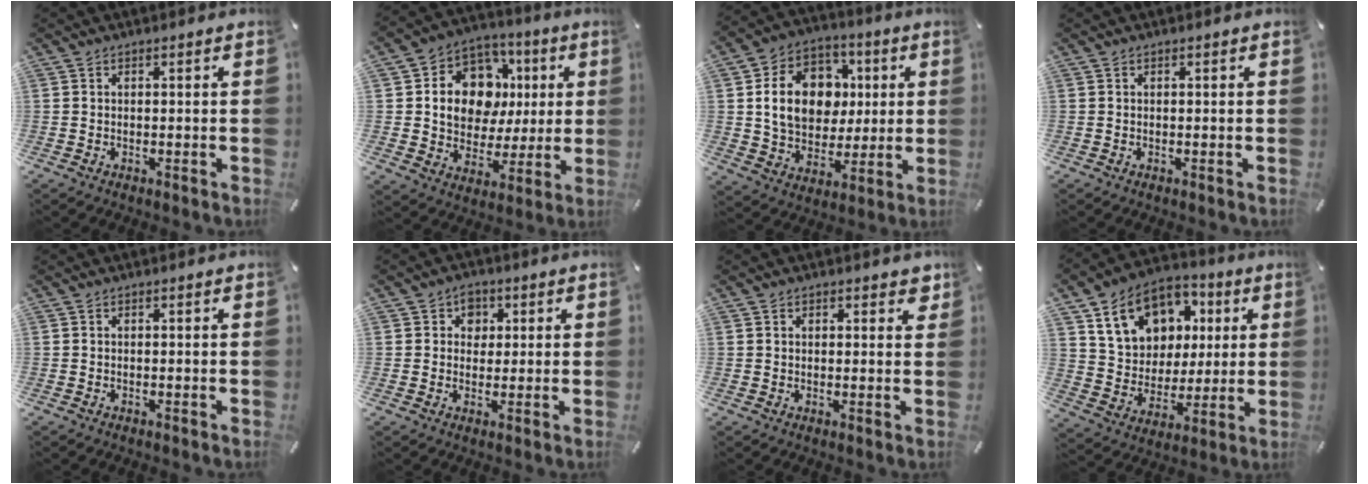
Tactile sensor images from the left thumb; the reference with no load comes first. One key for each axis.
{"total": 13.0, "fx": 1.8, "fy": 11.5, "fz": 5.8, "tx": -0.091, "ty": -0.005, "tz": 0.041}
{"total": 15.3, "fx": 2.2, "fy": 12.7, "fz": 8.3, "tx": -0.147, "ty": 0.012, "tz": 0.046}
{"total": 0.0}
{"total": 0.0}
{"total": 4.2, "fx": 1.0, "fy": 3.9, "fz": 1.3, "tx": -0.004, "ty": -0.001, "tz": 0.010}
{"total": 2.2, "fx": 1.4, "fy": 1.2, "fz": 1.2, "tx": -0.002, "ty": -0.005, "tz": 0.019}
{"total": 15.0, "fx": 5.9, "fy": 12.6, "fz": 5.7, "tx": -0.101, "ty": -0.011, "tz": 0.120}